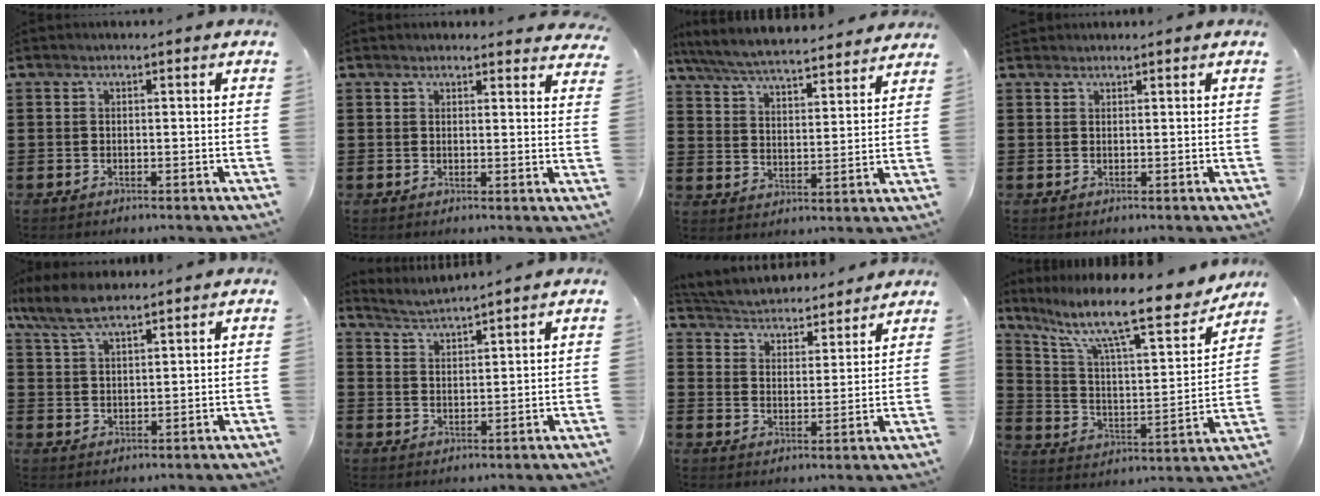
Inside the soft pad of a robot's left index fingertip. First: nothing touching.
{"total": 2.2, "force": [2.2, 0.2, 0.3], "torque": [-0.003, -0.007, 0.040]}
{"total": 6.3, "force": [6.1, 0.1, 1.7], "torque": [-0.060, -0.038, 0.104]}
{"total": 1.0, "force": [0.9, 0.1, 0.1], "torque": [-0.004, 0.000, 0.019]}
{"total": 6.5, "force": [5.3, 1.7, 3.4], "torque": [-0.081, -0.006, 0.100]}
{"total": 2.8, "force": [2.7, -0.6, 0.0], "torque": [-0.011, -0.017, 0.047]}
{"total": 3.6, "force": [3.5, 0.4, -0.1], "torque": [-0.022, -0.031, 0.055]}
{"total": 14.4, "force": [11.0, 2.5, 9.1], "torque": [-0.188, -0.067, 0.178]}